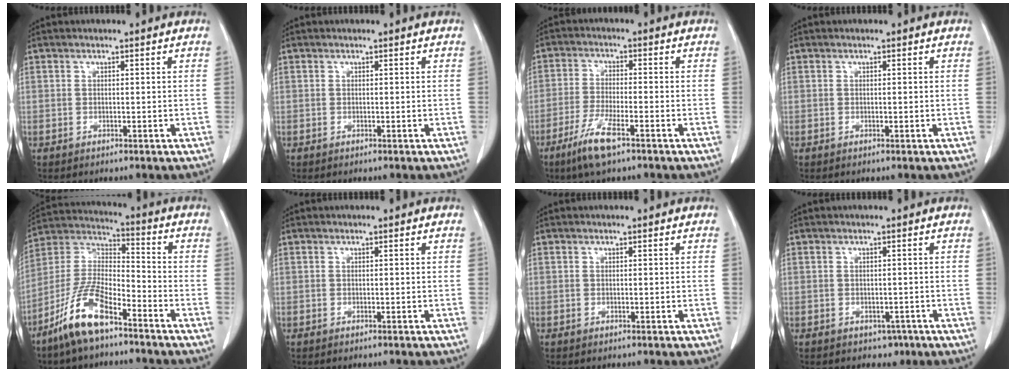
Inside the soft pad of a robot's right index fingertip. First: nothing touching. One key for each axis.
{"total": 0.0}
{"total": 6.7, "fx": -4.3, "fy": 1.1, "fz": 5.0, "tx": -0.112, "ty": -0.012, "tz": -0.080}
{"total": 0.0}
{"total": 11.9, "fx": -8.1, "fy": 3.5, "fz": 8.0, "tx": -0.175, "ty": 0.003, "tz": -0.159}
{"total": 0.0}
{"total": 0.0}
{"total": 2.0, "fx": -1.0, "fy": 1.5, "fz": 0.8, "tx": -0.006, "ty": 0.003, "tz": -0.007}